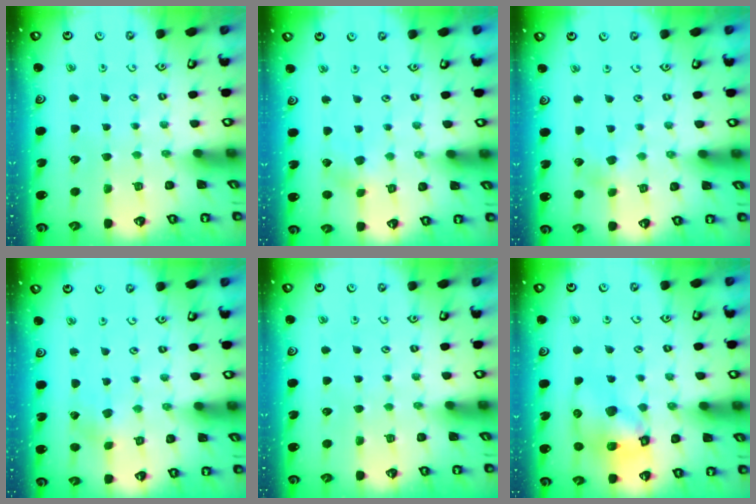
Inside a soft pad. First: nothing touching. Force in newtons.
{"total": 2.4, "press": 2.4, "slide": 0.6}
{"total": 3.4, "press": 3.4, "slide": 0.4}
{"total": 0.6, "press": 0.6, "slide": 0.2}
{"total": 0.0}
{"total": 12.7, "press": 12.5, "slide": 2.1}